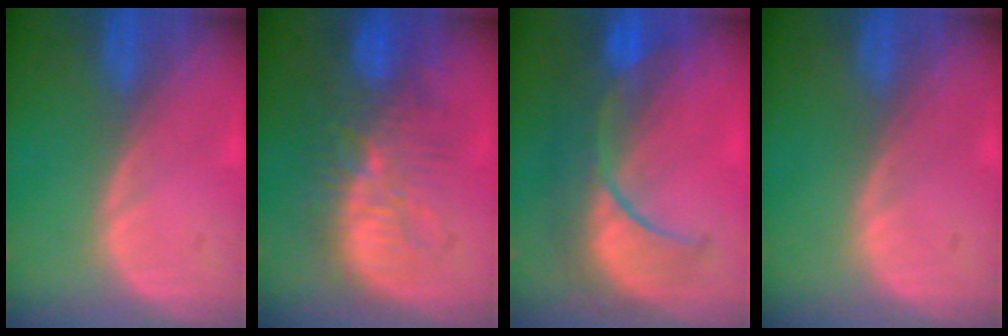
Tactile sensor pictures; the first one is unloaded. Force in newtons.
{"total": 10.1, "press": 9.5, "slide": 3.4}
{"total": 9.5, "press": 9.1, "slide": 2.7}
{"total": 0.0}